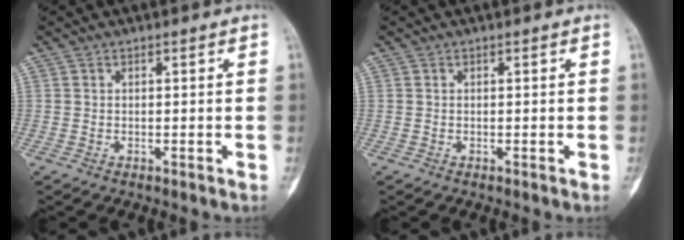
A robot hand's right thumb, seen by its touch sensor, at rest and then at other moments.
{"total": 0.0}